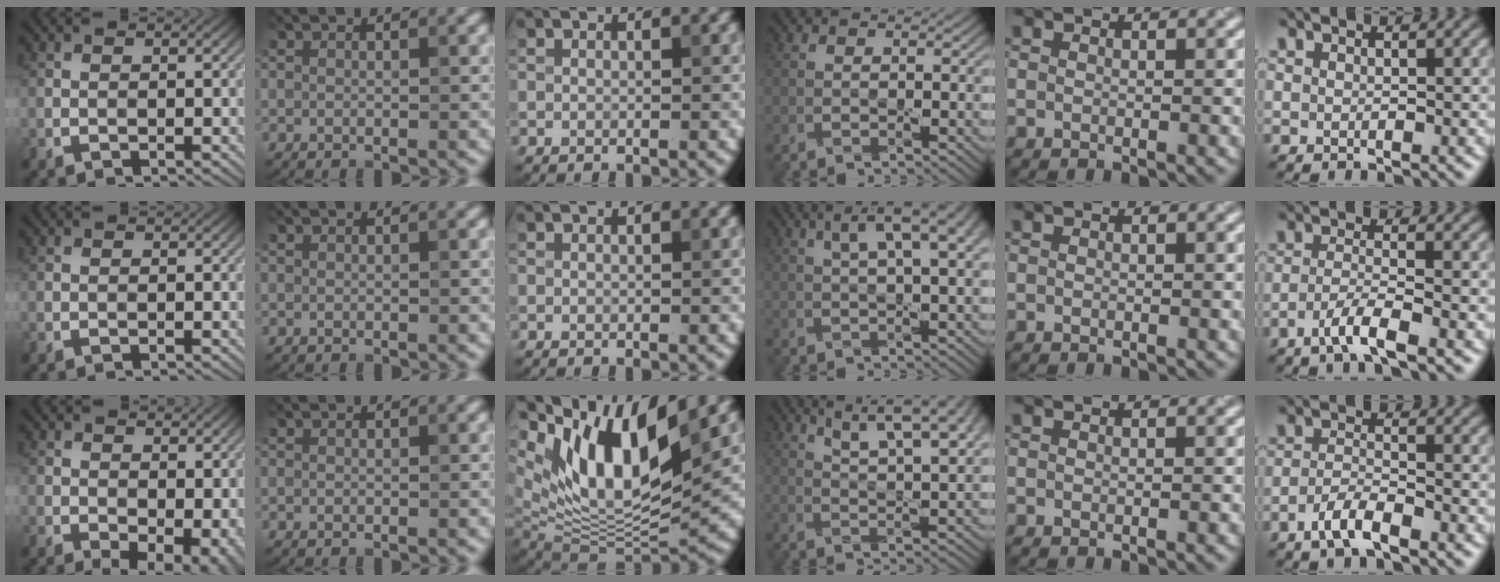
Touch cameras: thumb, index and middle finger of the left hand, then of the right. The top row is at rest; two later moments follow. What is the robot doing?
{"motion": "pour", "object": "sugar"}